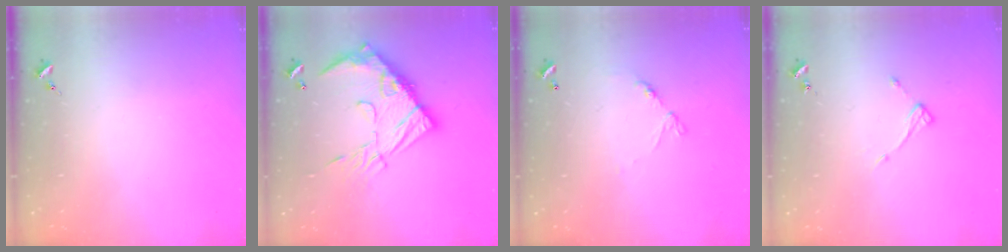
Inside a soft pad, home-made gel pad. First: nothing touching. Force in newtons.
{"total": 19.1, "press": 19.0, "slide": 1.8}
{"total": 6.8, "press": 6.8, "slide": 0.5}
{"total": 7.1, "press": 7.1, "slide": 0.5}